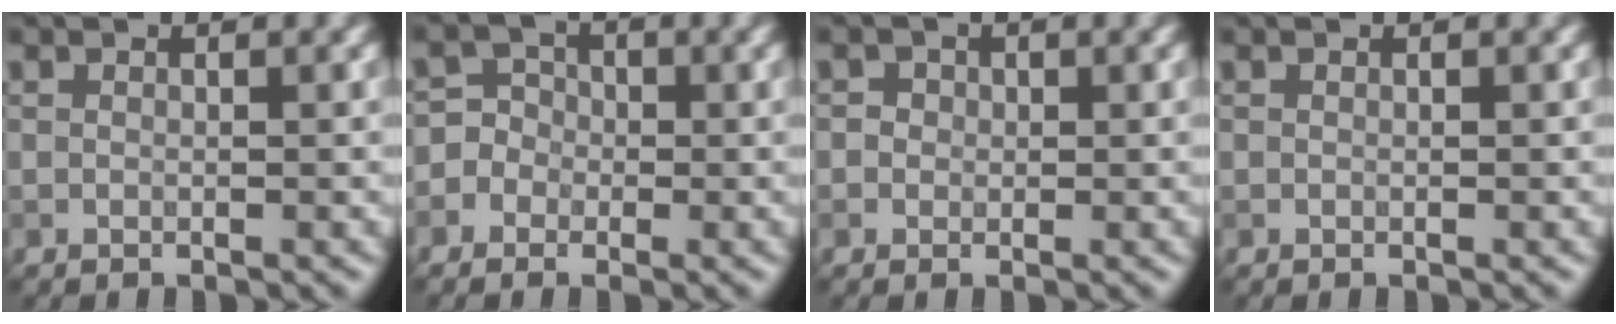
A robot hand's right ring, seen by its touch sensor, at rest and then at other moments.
{"total": 4.3, "force": [-1.7, 3.9, 0.6], "torque": [0.011, 0.017, -0.053]}
{"total": 1.7, "force": [0.6, 1.5, 0.6], "torque": [0.003, 0.007, 0.002]}
{"total": 0.0}